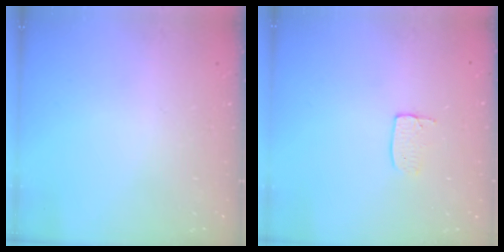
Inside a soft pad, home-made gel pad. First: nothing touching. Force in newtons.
{"total": 3.6, "press": 3.6, "slide": 0.2}